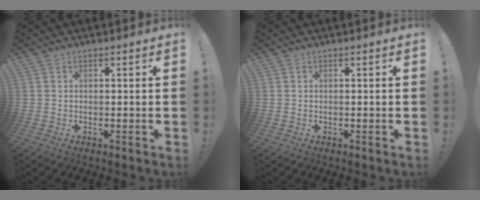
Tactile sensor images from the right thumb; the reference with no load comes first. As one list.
[{"total": 0.0}]